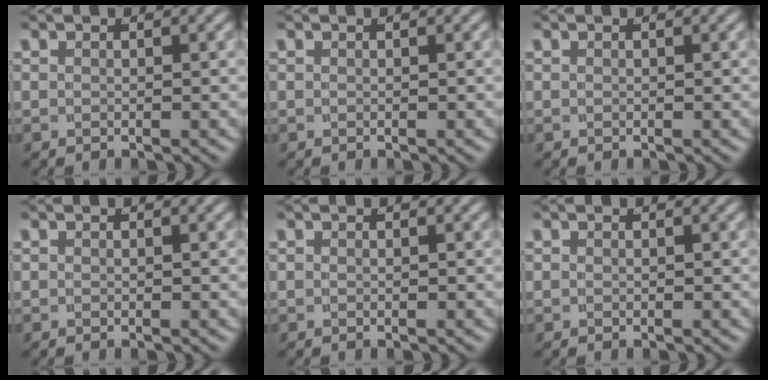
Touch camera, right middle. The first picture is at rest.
{"total": 0.0}
{"total": 0.0}
{"total": 0.0}
{"total": 0.0}
{"total": 0.0}